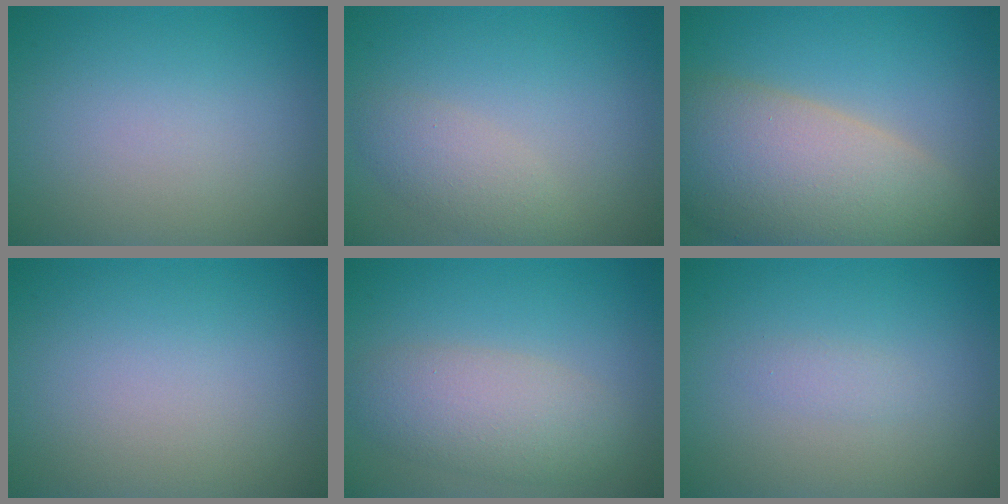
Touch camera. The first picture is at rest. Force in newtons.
{"total": 2.5, "press": 2.5, "slide": 0.1}
{"total": 11.8, "press": 11.7, "slide": 1.0}
{"total": 0.0}
{"total": 4.6, "press": 4.6, "slide": 0.2}
{"total": 0.9, "press": 0.9, "slide": 0.0}